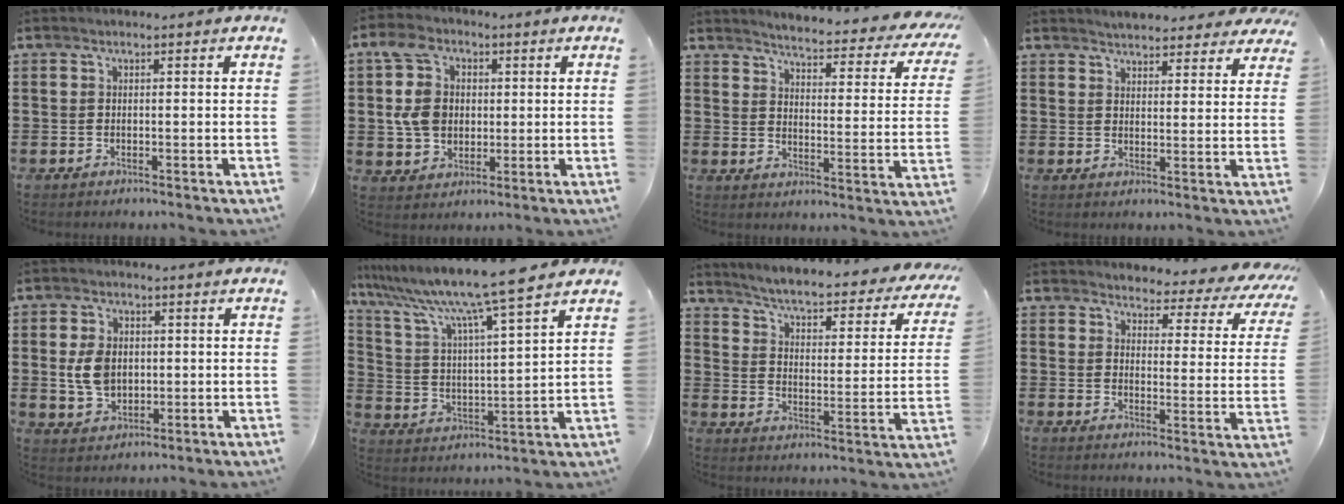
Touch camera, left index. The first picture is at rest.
{"total": 8.9, "force": [1.3, 7.3, 4.9], "torque": [-0.141, 0.016, 0.022]}
{"total": 3.7, "force": [3.5, -0.3, 1.2], "torque": [-0.036, -0.038, 0.050]}
{"total": 4.0, "force": [3.9, 0.6, 0.4], "torque": [-0.021, -0.010, 0.074]}
{"total": 6.0, "force": [0.3, 4.2, 4.2], "torque": [-0.110, 0.005, 0.000]}
{"total": 9.9, "force": [8.4, -0.9, 5.2], "torque": [-0.137, -0.057, 0.134]}
{"total": 4.4, "force": [3.8, -0.3, 2.1], "torque": [-0.061, -0.040, 0.054]}
{"total": 3.5, "force": [3.3, 0.9, 0.6], "torque": [-0.027, -0.030, 0.051]}